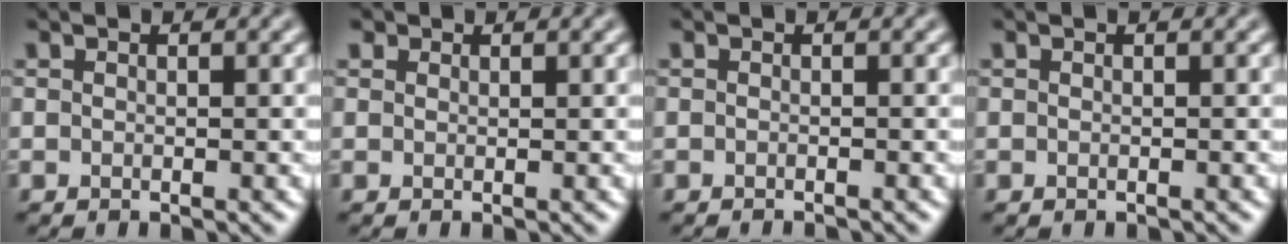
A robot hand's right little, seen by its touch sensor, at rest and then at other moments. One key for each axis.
{"total": 0.8, "fx": 0.7, "fy": 0.4, "fz": 0.2, "tx": -0.002, "ty": -0.003, "tz": 0.005}
{"total": 1.0, "fx": -1.0, "fy": 0.0, "fz": 0.1, "tx": 0.003, "ty": -0.004, "tz": -0.014}
{"total": 0.0}